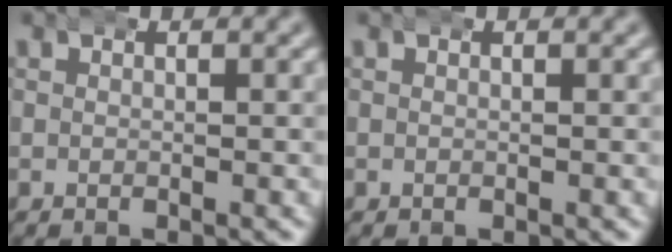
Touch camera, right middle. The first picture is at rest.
{"total": 0.0}